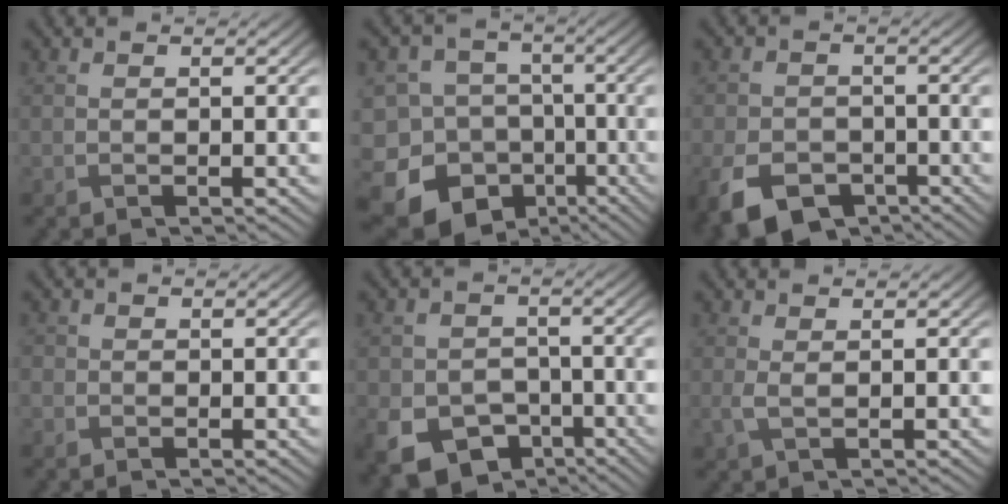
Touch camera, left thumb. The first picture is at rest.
{"total": 18.1, "force": [-10.5, 13.5, 5.8], "torque": [-0.163, -0.048, -0.167]}
{"total": 7.6, "force": [-4.2, 5.1, 3.8], "torque": [-0.089, -0.027, -0.070]}
{"total": 1.0, "force": [-0.3, 1.0, 0.1], "torque": [0.004, -0.006, -0.009]}
{"total": 9.6, "force": [-5.0, 7.0, 4.3], "torque": [-0.089, -0.034, -0.089]}
{"total": 1.6, "force": [0.2, 0.7, 1.4], "torque": [-0.039, -0.001, 0.005]}